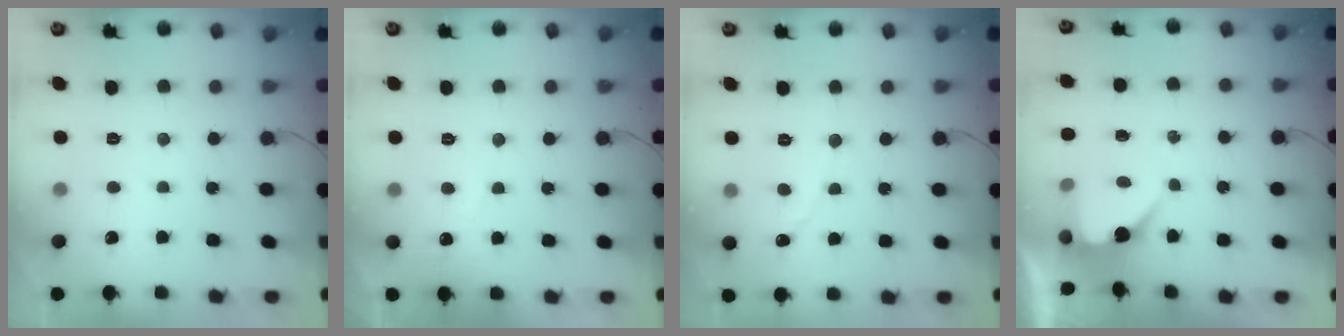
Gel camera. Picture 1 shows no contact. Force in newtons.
{"total": 1.9, "press": 1.9, "slide": 0.2}
{"total": 0.0}
{"total": 5.7, "press": 5.7, "slide": 0.1}